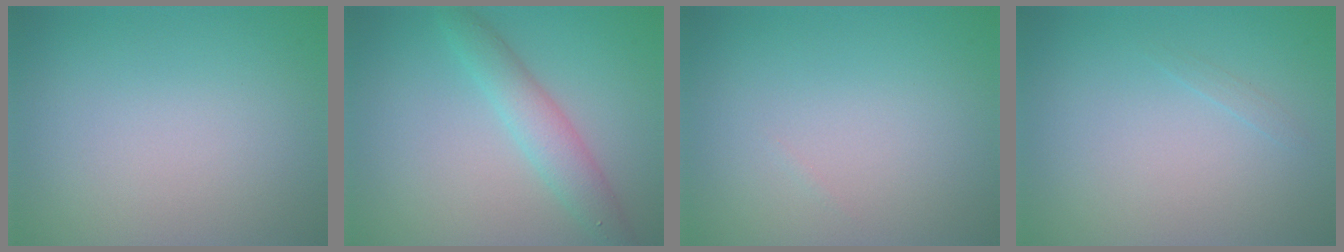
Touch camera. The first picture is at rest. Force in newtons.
{"total": 3.0, "press": 3.0, "slide": 0.1}
{"total": 0.0}
{"total": 0.5, "press": 0.5, "slide": 0.0}